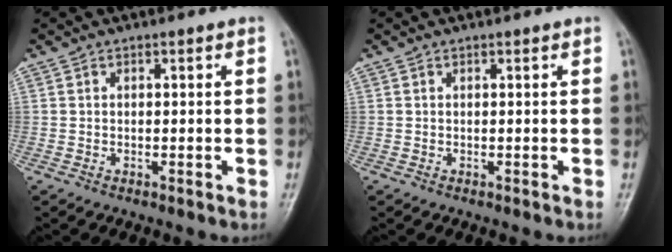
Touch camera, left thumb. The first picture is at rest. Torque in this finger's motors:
{"motor_torque": [-0.01, 0.01, -0.15, -0.25, 0.00]}